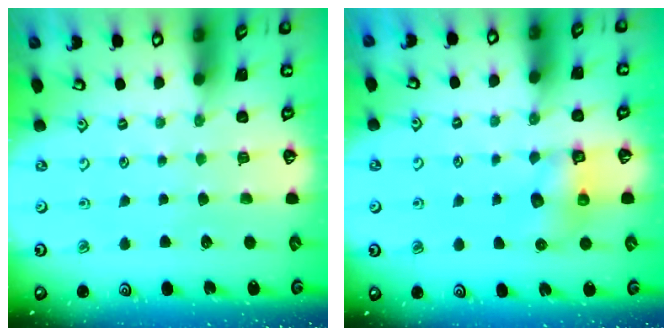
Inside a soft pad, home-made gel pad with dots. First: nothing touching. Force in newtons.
{"total": 8.8, "press": 8.8, "slide": 0.6}